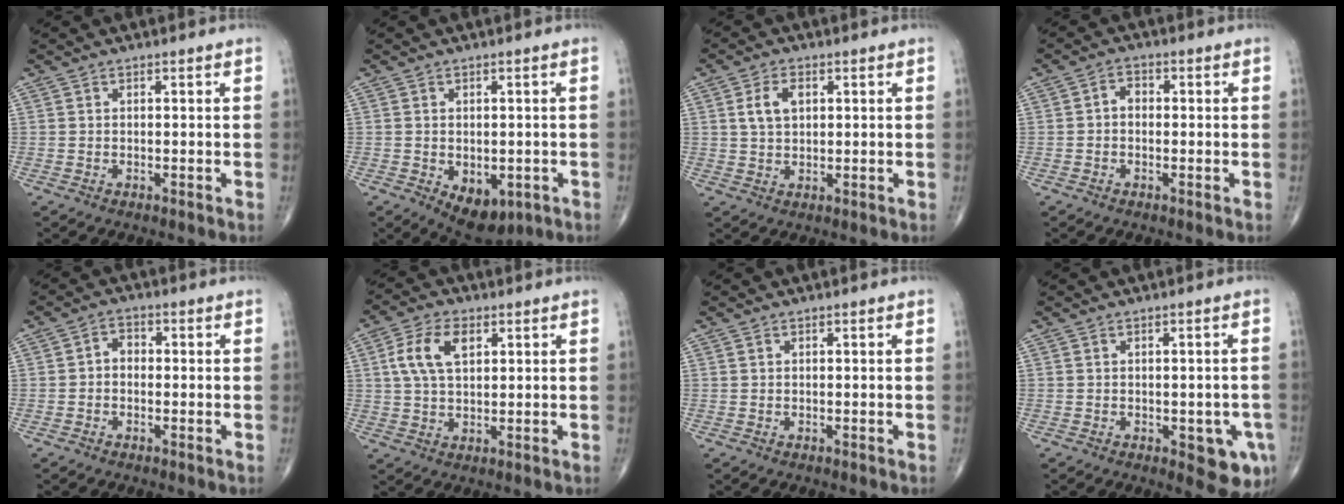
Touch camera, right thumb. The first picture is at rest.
{"total": 7.8, "force": [-2.6, 4.9, 5.6], "torque": [-0.062, -0.003, -0.023]}
{"total": 5.1, "force": [1.4, 3.2, 3.7], "torque": [-0.066, 0.001, 0.027]}
{"total": 2.8, "force": [-0.2, 2.1, 1.8], "torque": [-0.019, 0.016, -0.010]}
{"total": 3.1, "force": [-0.3, 2.4, 1.9], "torque": [-0.018, 0.017, -0.015]}
{"total": 8.6, "force": [2.6, 4.8, 6.6], "torque": [-0.128, 0.004, 0.049]}
{"total": 0.0}
{"total": 7.2, "force": [-2.5, 3.0, 6.0], "torque": [-0.044, -0.005, -0.024]}